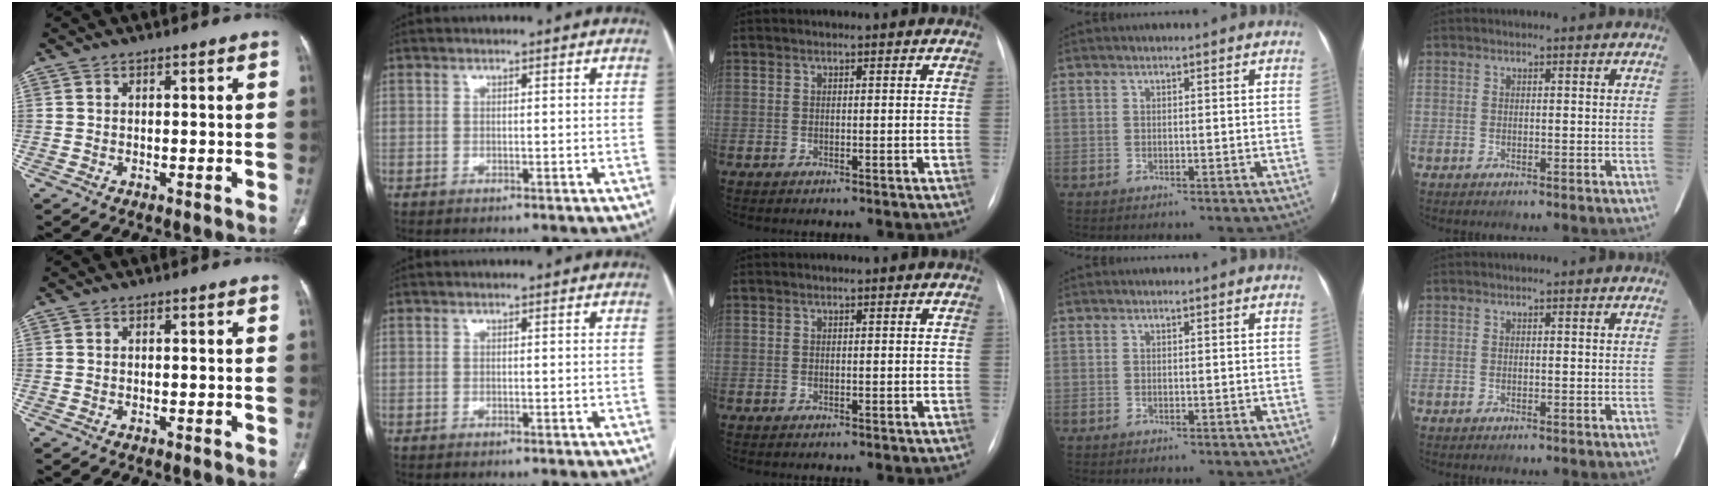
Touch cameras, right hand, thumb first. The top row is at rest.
{}